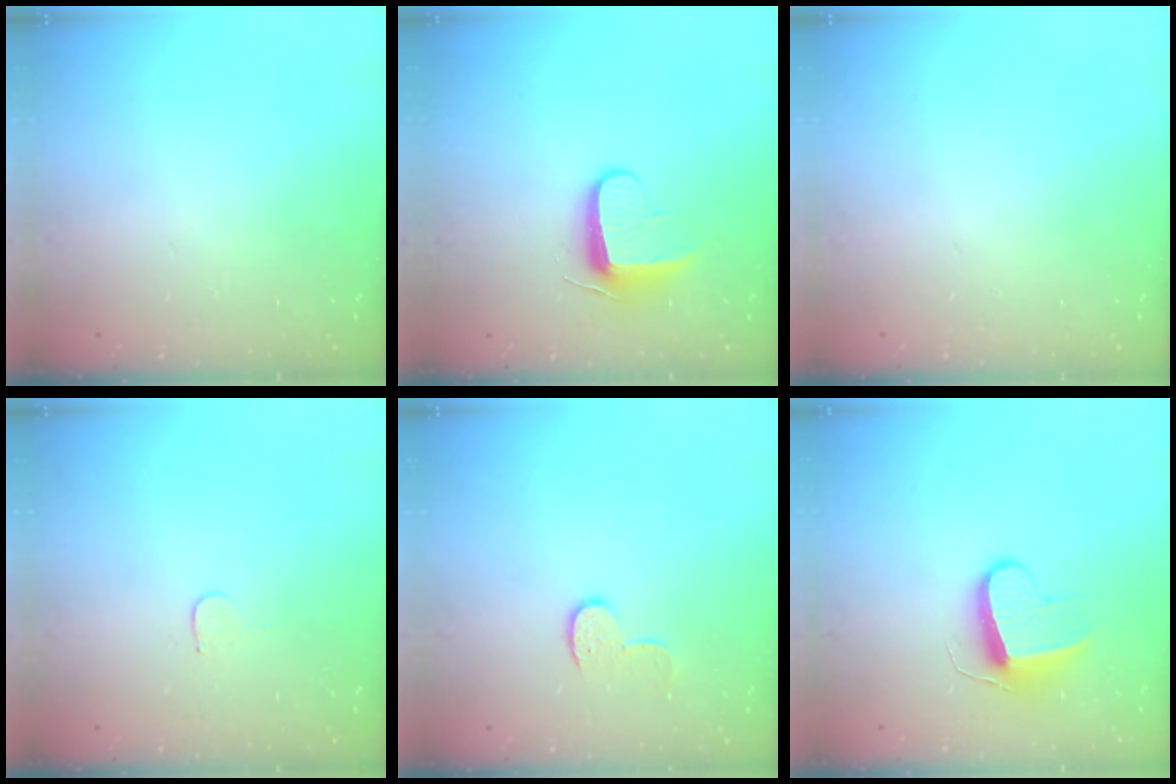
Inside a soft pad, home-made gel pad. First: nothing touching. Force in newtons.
{"total": 8.7, "press": 8.6, "slide": 0.9}
{"total": 0.0}
{"total": 3.7, "press": 3.7, "slide": 0.3}
{"total": 8.1, "press": 8.1, "slide": 0.4}
{"total": 9.9, "press": 9.8, "slide": 0.6}